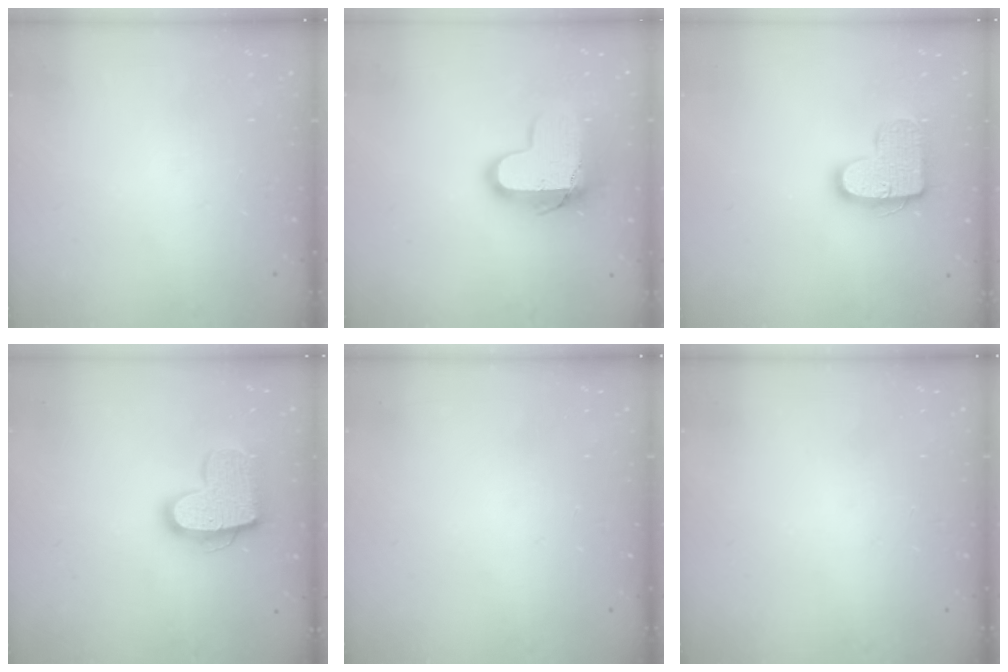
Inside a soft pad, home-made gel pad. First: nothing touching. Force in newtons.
{"total": 14.1, "press": 14.1, "slide": 1.1}
{"total": 13.8, "press": 13.8, "slide": 0.7}
{"total": 15.8, "press": 15.8, "slide": 1.0}
{"total": 0.0}
{"total": 0.0}